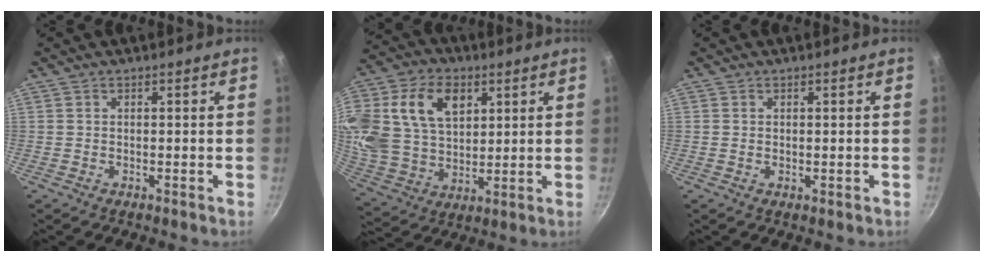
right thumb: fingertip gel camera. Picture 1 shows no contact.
{"total": 25.1, "force": [8.6, 17.5, 15.8], "torque": [-0.342, 0.018, 0.163]}
{"total": 0.6, "force": [0.1, 0.3, 0.4], "torque": [-0.005, -0.003, 0.001]}